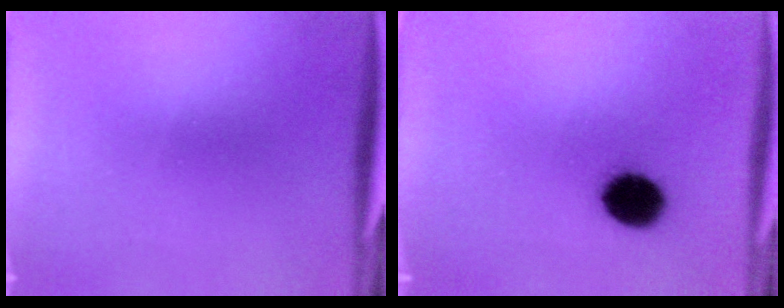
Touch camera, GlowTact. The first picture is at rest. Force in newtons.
{"total": 8.9}